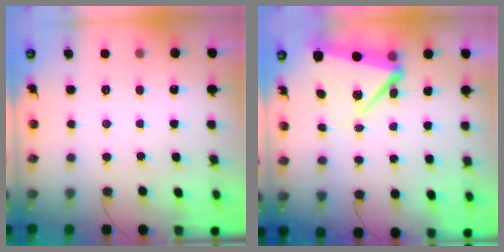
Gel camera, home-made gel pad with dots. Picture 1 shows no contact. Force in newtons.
{"total": 8.1, "press": 8.1, "slide": 0.7}